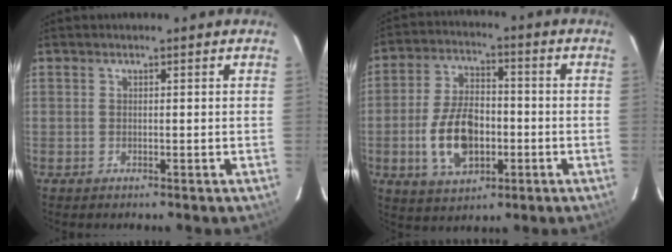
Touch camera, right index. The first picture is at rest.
{"total": 12.7, "force": [-3.1, 7.4, 9.8], "torque": [-0.196, 0.008, -0.045]}